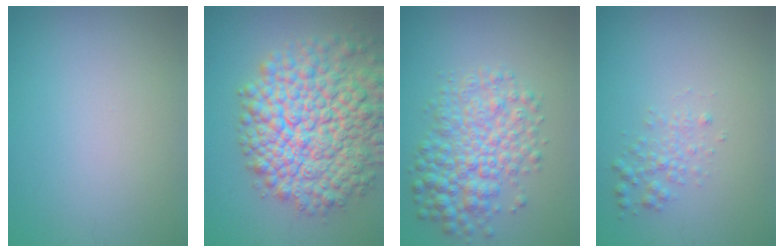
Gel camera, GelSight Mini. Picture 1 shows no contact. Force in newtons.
{"total": 11.8, "press": 11.7, "slide": 0.6}
{"total": 5.9, "press": 5.9, "slide": 0.1}
{"total": 1.7, "press": 1.7, "slide": 0.0}